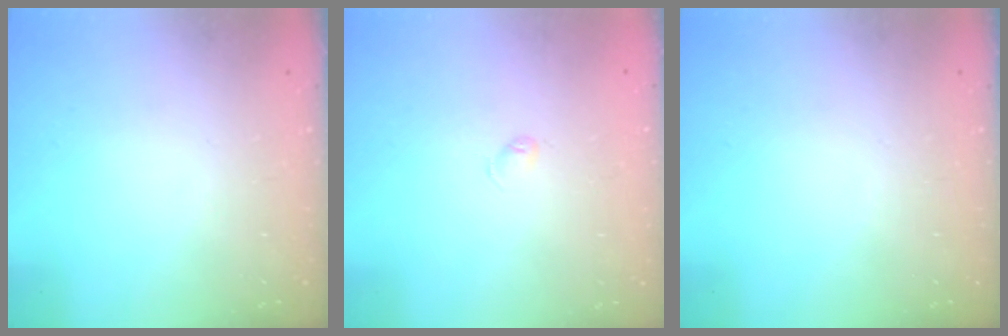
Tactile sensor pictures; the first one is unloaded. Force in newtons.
{"total": 2.4, "press": 2.4, "slide": 0.4}
{"total": 0.0}